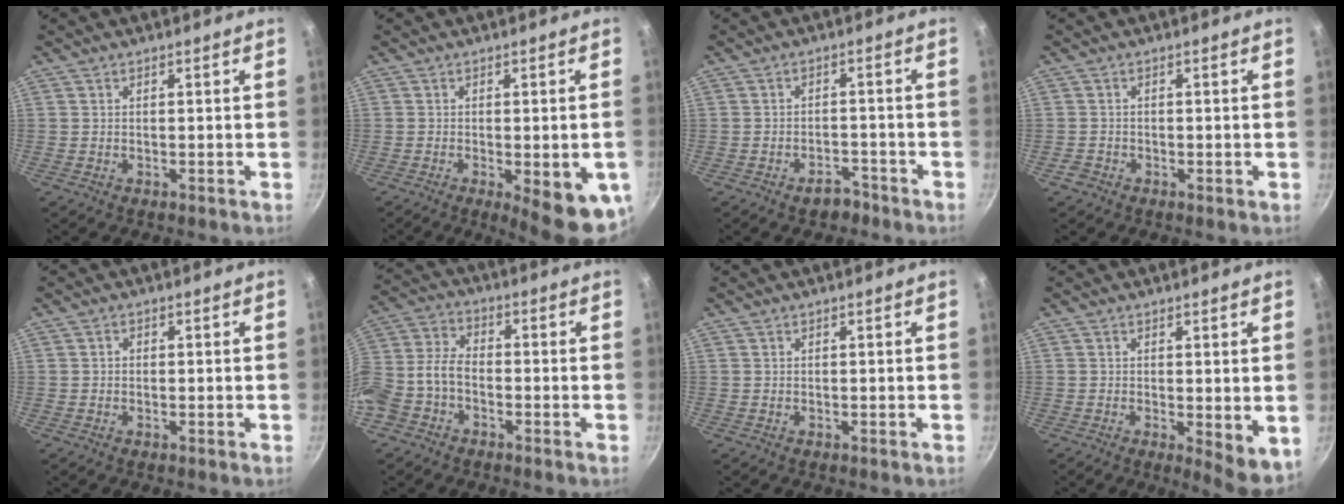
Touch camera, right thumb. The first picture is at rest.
{"total": 12.2, "force": [-3.6, 3.7, 11.0], "torque": [-0.114, -0.003, -0.039]}
{"total": 3.6, "force": [-2.6, 2.0, 1.4], "torque": [-0.004, 0.029, -0.028]}
{"total": 1.4, "force": [-0.8, 1.0, 0.4], "torque": [-0.006, 0.002, -0.015]}
{"total": 0.8, "force": [-0.1, 0.7, 0.3], "torque": [-0.004, 0.004, -0.003]}
{"total": 9.6, "force": [-3.8, 6.3, 6.2], "torque": [-0.135, 0.044, -0.091]}
{"total": 0.0}
{"total": 6.2, "force": [-0.1, 2.2, 5.8], "torque": [-0.064, -0.014, 0.004]}